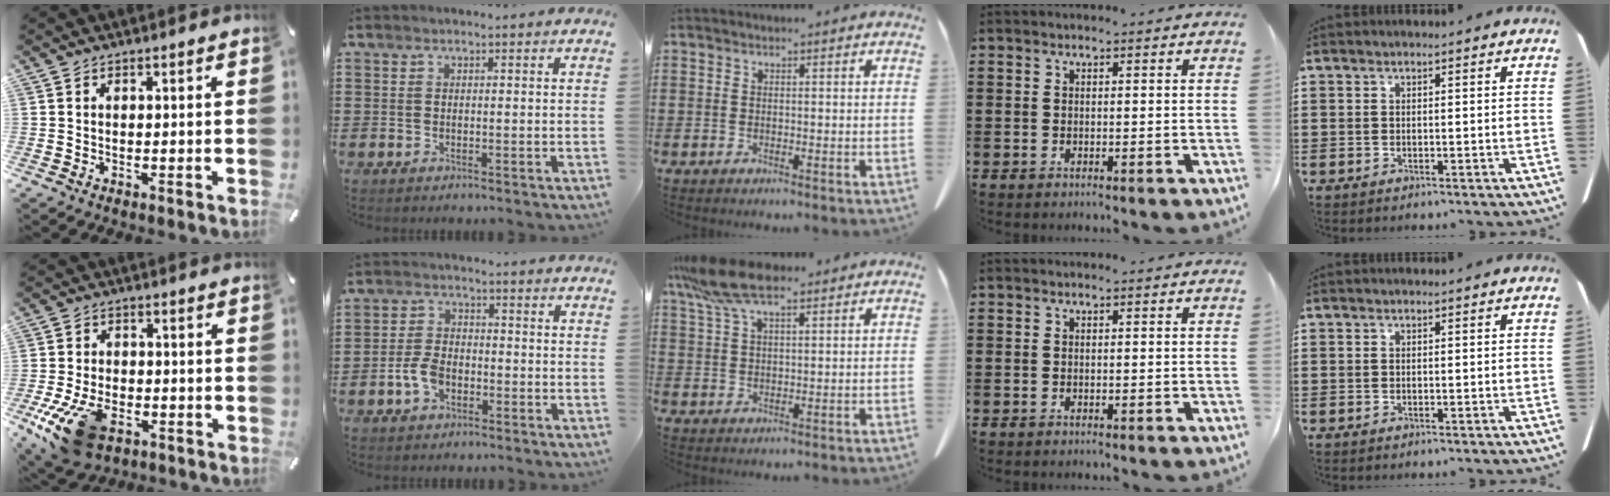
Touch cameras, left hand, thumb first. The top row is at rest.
{"thumb": {"total": 13.9, "force": [-6.9, 8.1, 8.9], "torque": [-0.184, 0.026, -0.116]}, "index": {"total": 4.7, "force": [-1.8, 2.8, 3.4], "torque": [-0.088, -0.003, -0.039]}, "middle": {"total": 8.7, "force": [6.1, 2.4, 5.8], "torque": [-0.139, -0.009, 0.109]}}